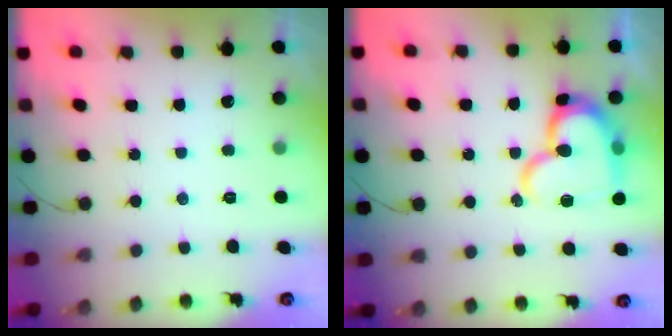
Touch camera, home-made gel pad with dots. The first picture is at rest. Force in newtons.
{"total": 17.5, "press": 17.5, "slide": 1.0}